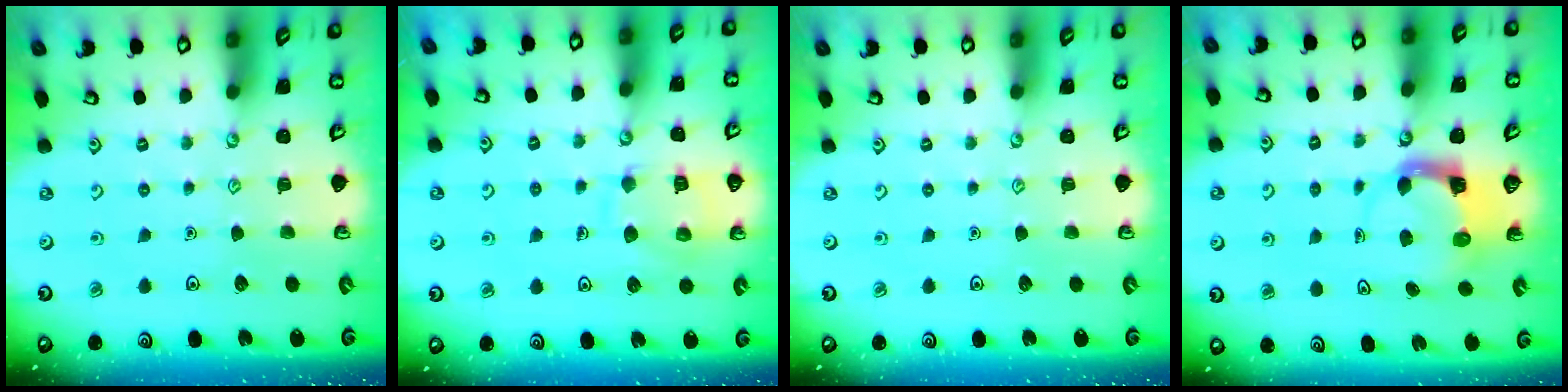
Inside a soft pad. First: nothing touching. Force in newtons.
{"total": 11.0, "press": 11.0, "slide": 0.9}
{"total": 0.0}
{"total": 3.6, "press": 3.5, "slide": 0.5}